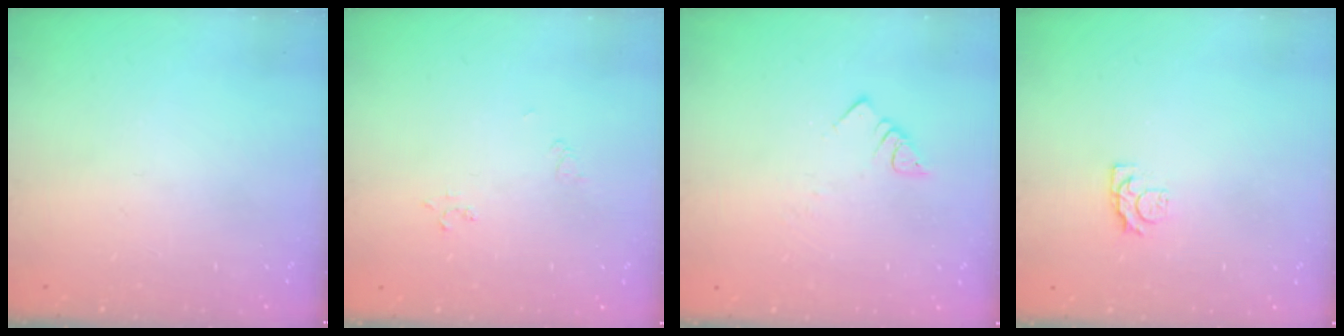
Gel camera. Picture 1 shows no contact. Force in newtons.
{"total": 2.4, "press": 2.4, "slide": 0.3}
{"total": 3.0, "press": 3.0, "slide": 0.0}
{"total": 3.9, "press": 3.9, "slide": 0.5}